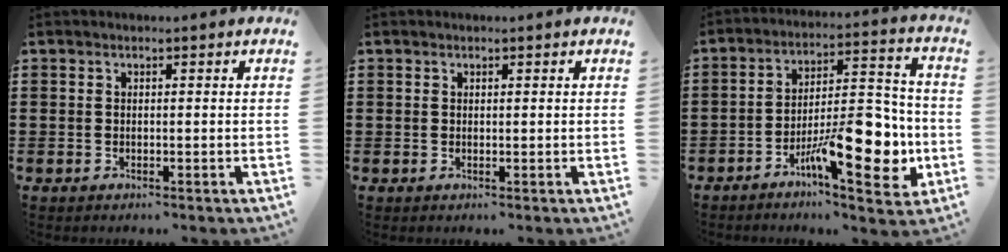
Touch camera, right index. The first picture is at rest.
{"total": 0.5, "force": [0.3, 0.4, 0.0], "torque": [-0.001, 0.002, 0.007]}
{"total": 14.5, "force": [-6.1, 5.2, 12.1], "torque": [-0.181, 0.007, -0.103]}